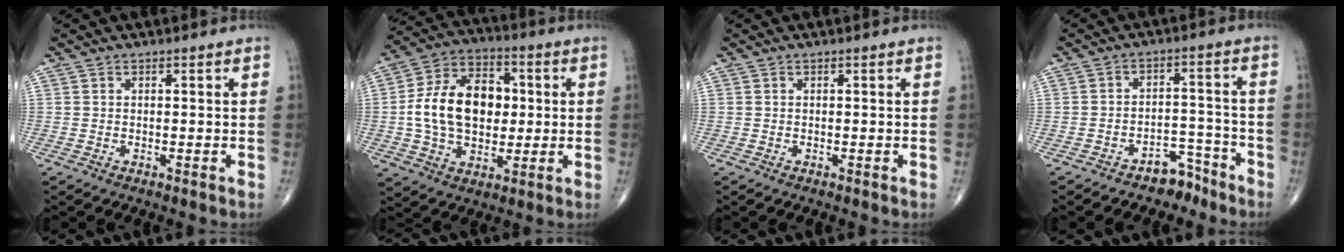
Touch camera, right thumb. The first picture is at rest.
{"total": 17.4, "force": [0.8, 11.9, 12.7], "torque": [-0.199, 0.024, 0.013]}
{"total": 0.0}
{"total": 5.6, "force": [-4.4, 3.2, 1.2], "torque": [0.011, 0.061, -0.068]}